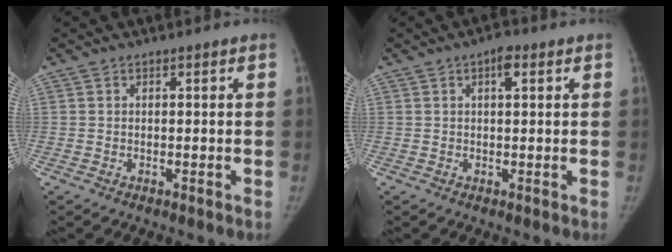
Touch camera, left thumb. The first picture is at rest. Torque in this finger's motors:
{"motor_torque": [0.03, -0.12, 0.71, -0.50, 0.06]}